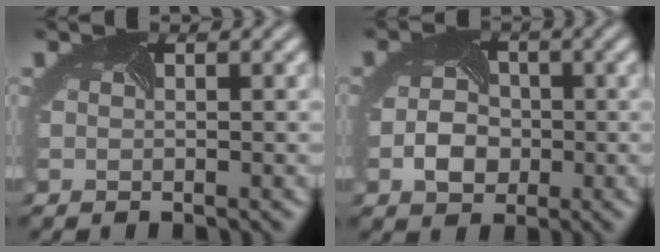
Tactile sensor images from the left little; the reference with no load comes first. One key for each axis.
{"total": 3.2, "fx": -1.4, "fy": 2.4, "fz": 1.6, "tx": -0.031, "ty": -0.002, "tz": -0.021}